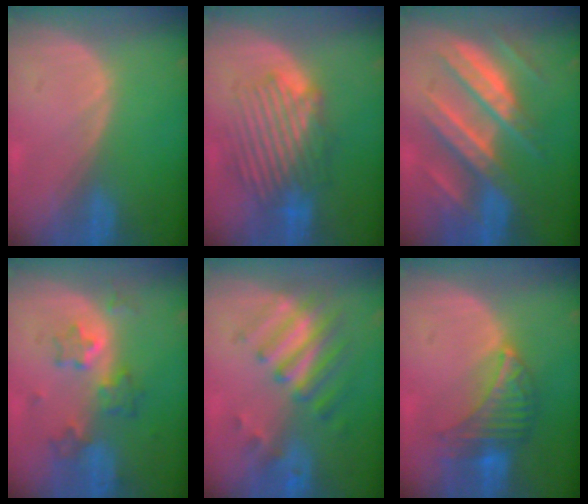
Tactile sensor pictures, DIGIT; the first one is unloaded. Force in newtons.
{"total": 8.5, "press": 8.1, "slide": 2.6}
{"total": 10.8, "press": 10.7, "slide": 1.1}
{"total": 6.6, "press": 6.0, "slide": 2.7}
{"total": 8.0, "press": 7.2, "slide": 3.6}
{"total": 7.0, "press": 6.7, "slide": 2.0}